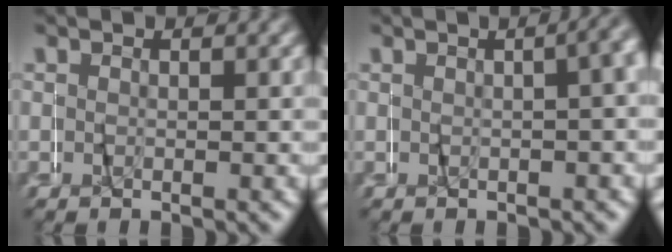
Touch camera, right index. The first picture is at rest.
{"total": 5.5, "force": [0.9, 2.1, 4.9], "torque": [-0.031, 0.045, -0.002]}